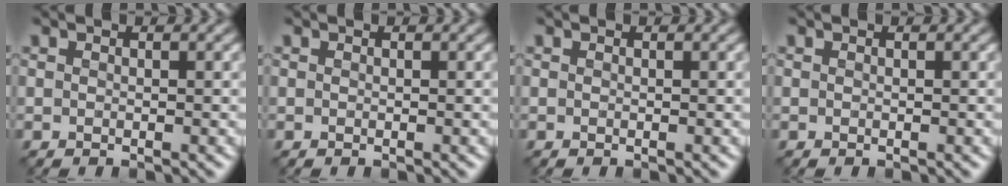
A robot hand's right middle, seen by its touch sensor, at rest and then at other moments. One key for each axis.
{"total": 0.0}
{"total": 0.0}
{"total": 0.0}